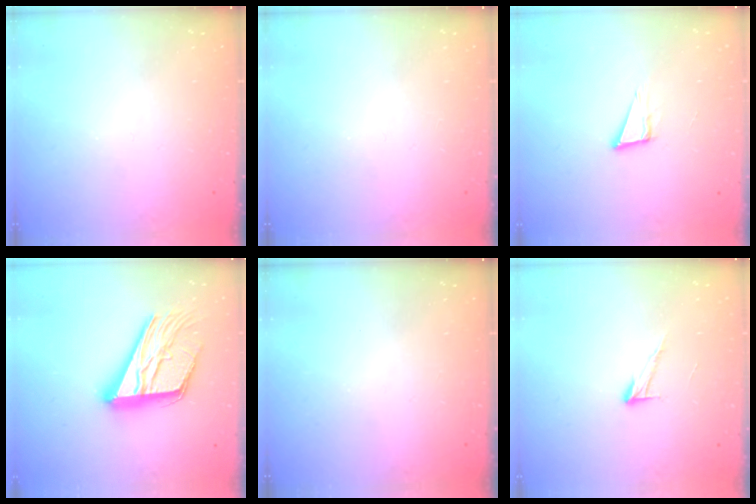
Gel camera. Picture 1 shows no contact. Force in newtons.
{"total": 0.0}
{"total": 4.9, "press": 3.8, "slide": 3.0}
{"total": 21.7, "press": 21.7, "slide": 1.5}
{"total": 0.0}
{"total": 7.1, "press": 7.0, "slide": 0.4}